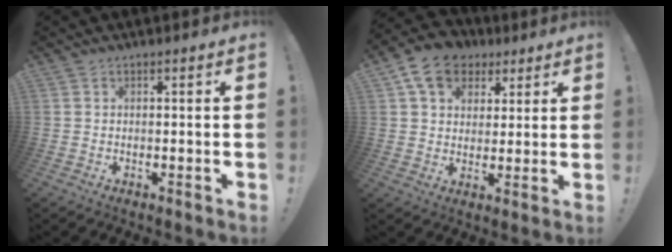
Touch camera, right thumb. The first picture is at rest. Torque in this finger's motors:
{"motor_torque": [1.09, 1.13, 0.06, 0.14, 0.02]}